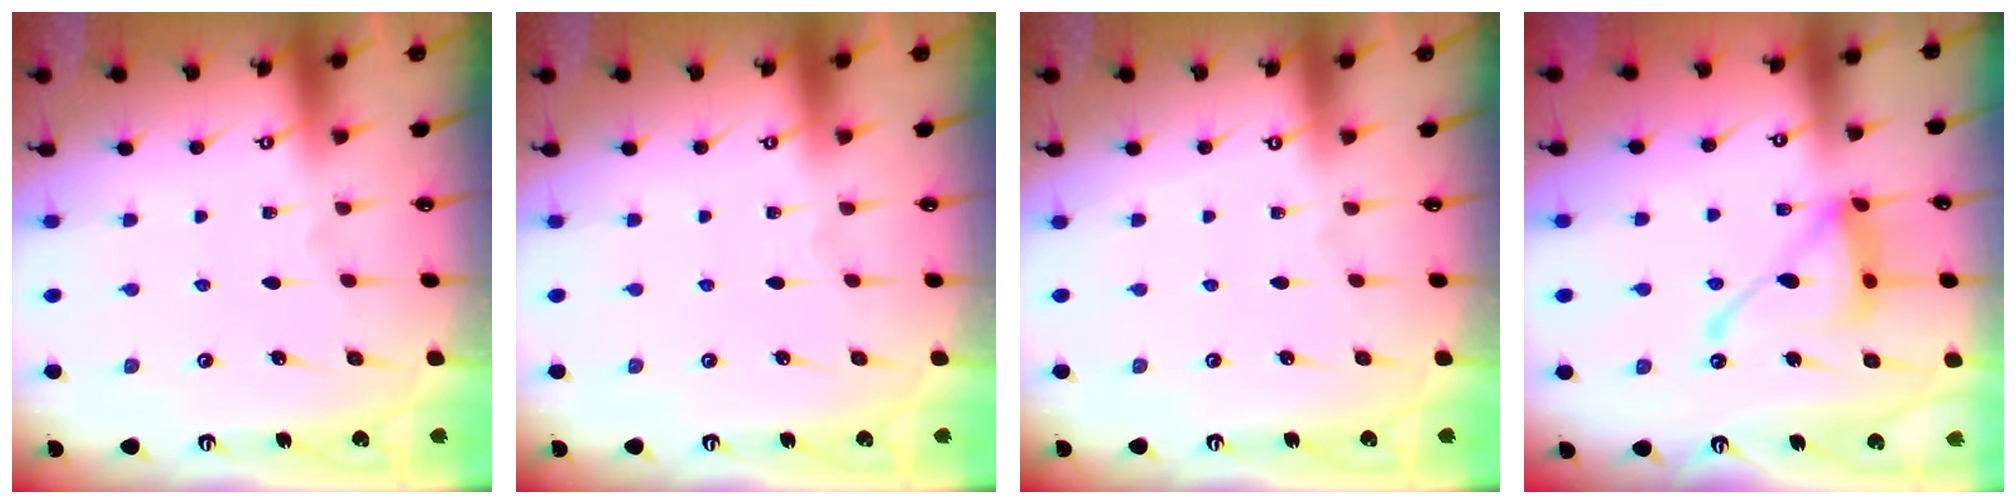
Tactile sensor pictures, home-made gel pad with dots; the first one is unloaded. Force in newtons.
{"total": 0.0}
{"total": 0.0}
{"total": 17.3, "press": 17.2, "slide": 1.4}